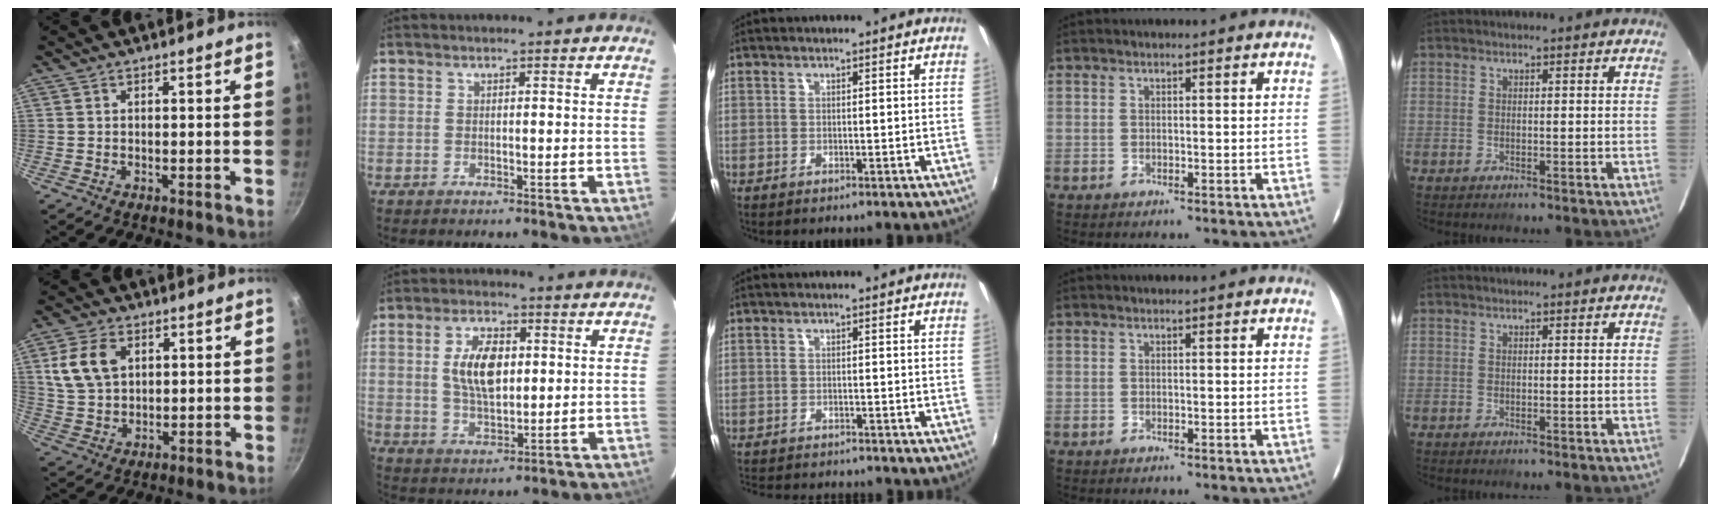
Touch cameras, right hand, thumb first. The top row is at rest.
{"thumb": {"total": 9.3, "force": [3.1, 6.3, 6.1], "torque": [-0.104, -0.005, 0.062]}, "index": {"total": 9.4, "force": [1.6, 4.8, 8.0], "torque": [-0.151, 0.008, 0.033]}, "middle": {"total": 5.8, "force": [-5.4, 1.1, 1.7], "torque": [-0.047, -0.017, -0.086]}}